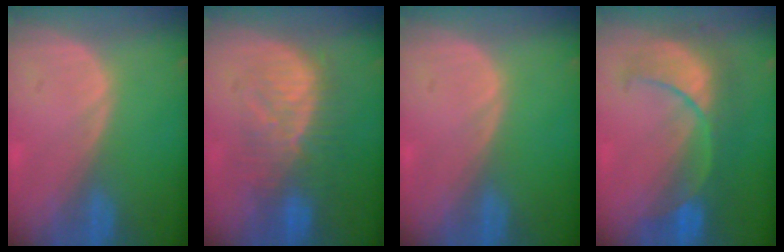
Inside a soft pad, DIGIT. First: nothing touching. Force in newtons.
{"total": 8.9, "press": 8.5, "slide": 2.4}
{"total": 0.0}
{"total": 8.4, "press": 8.4, "slide": 0.2}